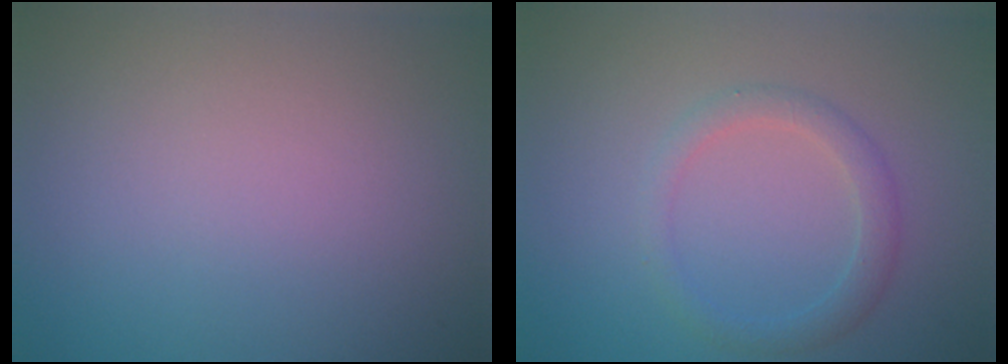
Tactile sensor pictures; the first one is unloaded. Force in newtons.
{"total": 2.1, "press": 2.1, "slide": 0.1}